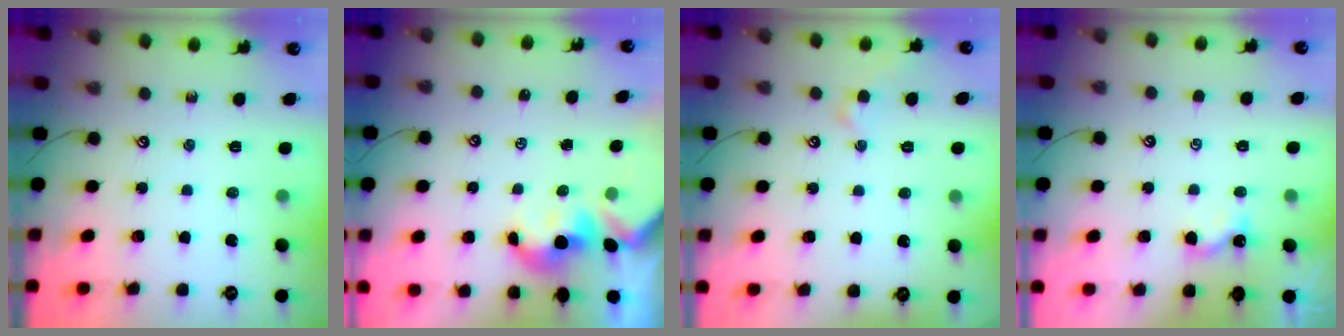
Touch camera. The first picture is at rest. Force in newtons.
{"total": 1.5, "press": 1.5, "slide": 0.2}
{"total": 1.4, "press": 1.4, "slide": 0.1}
{"total": 2.5, "press": 2.5, "slide": 0.1}